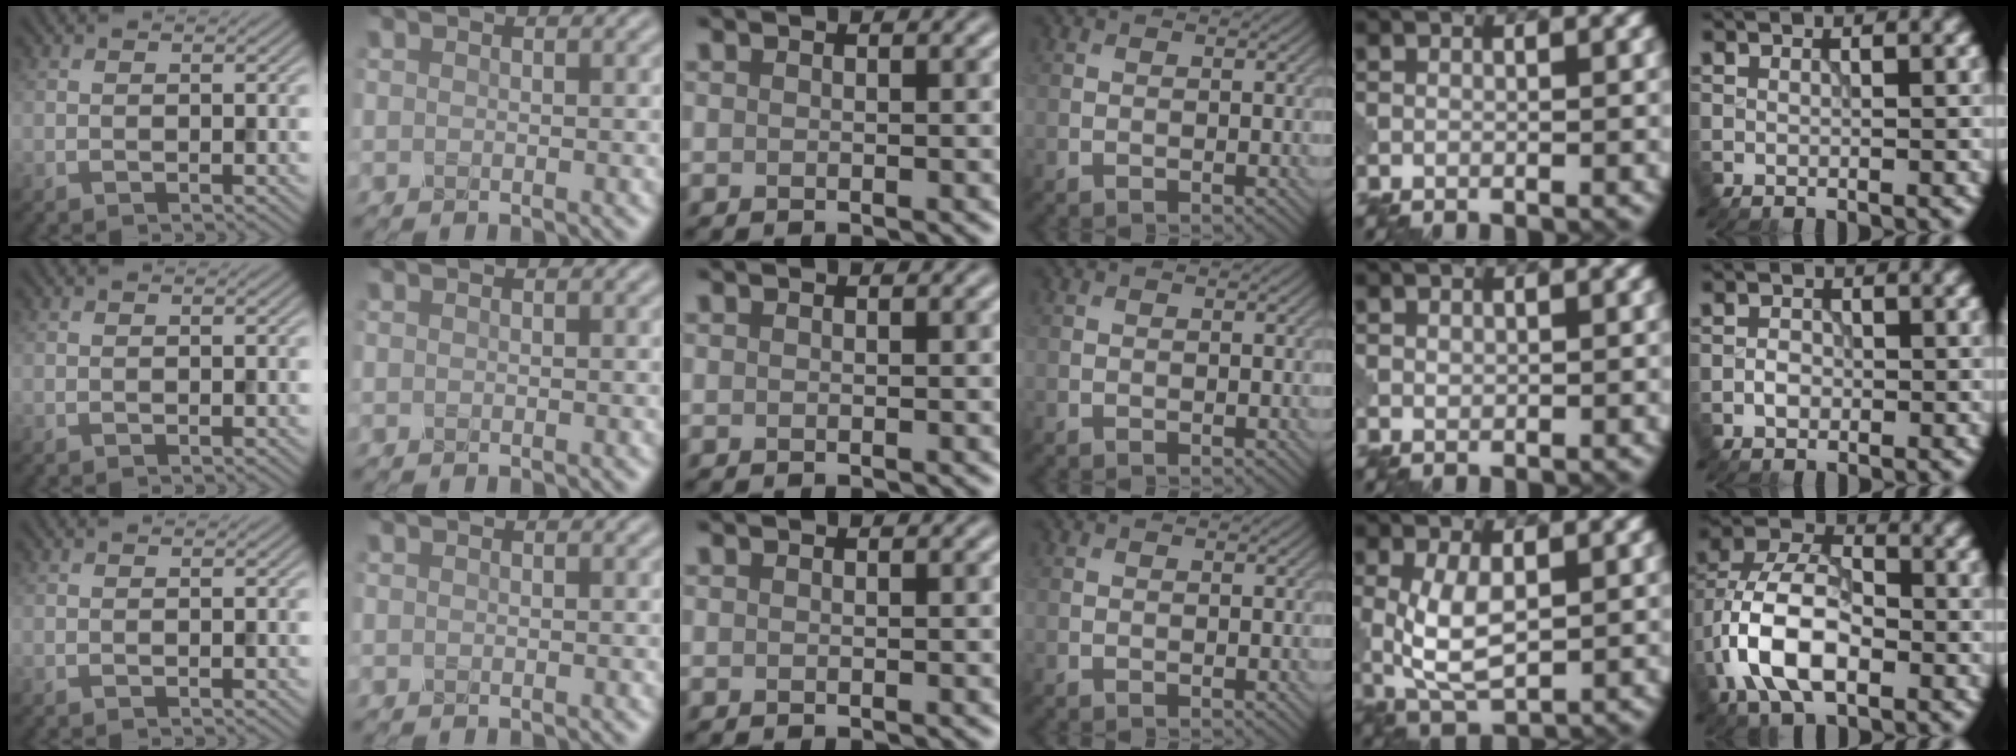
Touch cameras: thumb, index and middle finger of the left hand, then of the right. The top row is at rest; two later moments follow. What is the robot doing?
{"motion": "close", "object": "eyeshadow palette"}